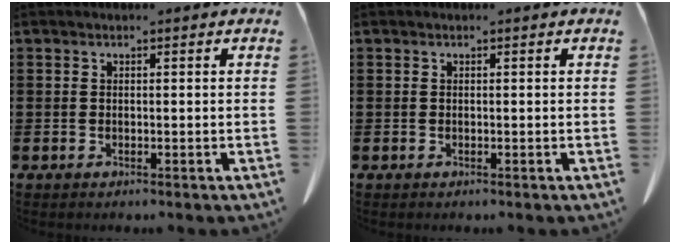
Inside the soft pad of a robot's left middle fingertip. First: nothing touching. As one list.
[{"total": 0.0}]